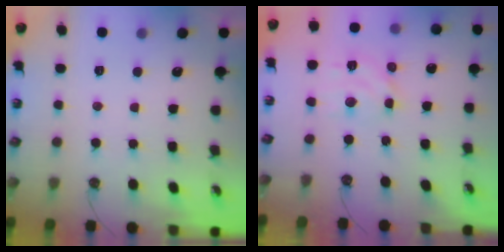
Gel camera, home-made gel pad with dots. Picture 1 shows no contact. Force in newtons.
{"total": 8.0, "press": 8.0, "slide": 0.5}